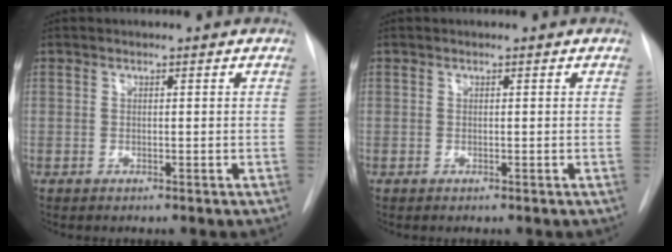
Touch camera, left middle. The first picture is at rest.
{"total": 0.0}